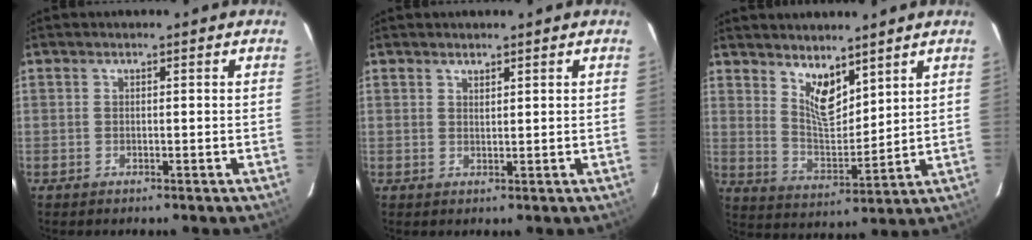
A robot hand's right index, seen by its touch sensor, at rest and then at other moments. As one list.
[{"total": 1.1, "force": [1.0, 0.3, 0.4], "torque": [-0.005, 0.000, 0.018]}, {"total": 8.1, "force": [5.7, 3.1, 4.8], "torque": [-0.079, -0.010, 0.110]}]